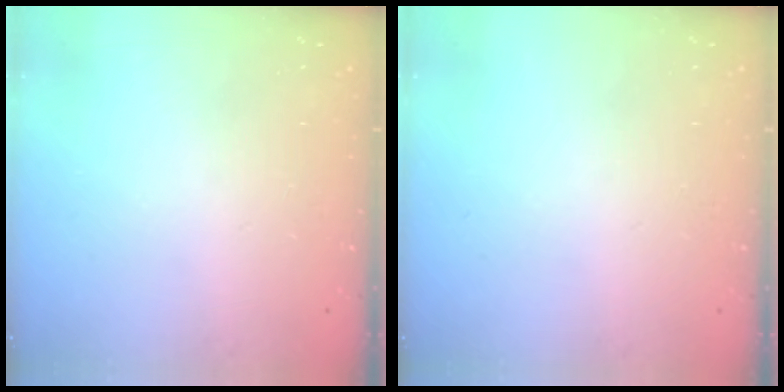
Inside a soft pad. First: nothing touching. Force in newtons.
{"total": 0.0}